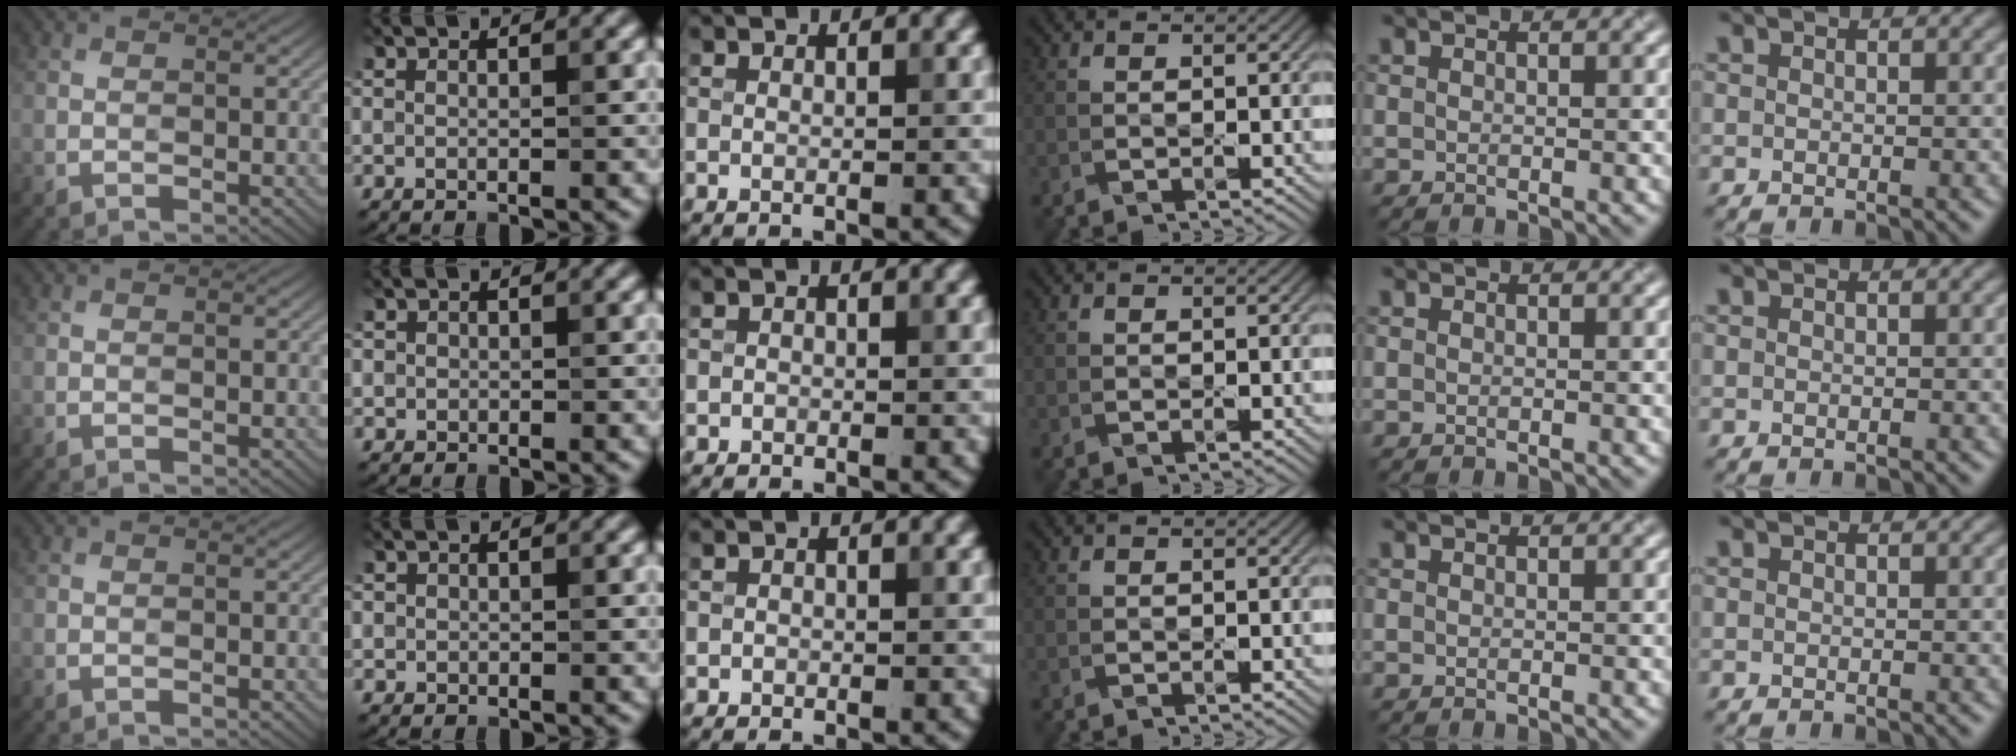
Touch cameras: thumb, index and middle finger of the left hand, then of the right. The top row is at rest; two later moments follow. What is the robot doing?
{"motion": "press", "object": "stapler"}